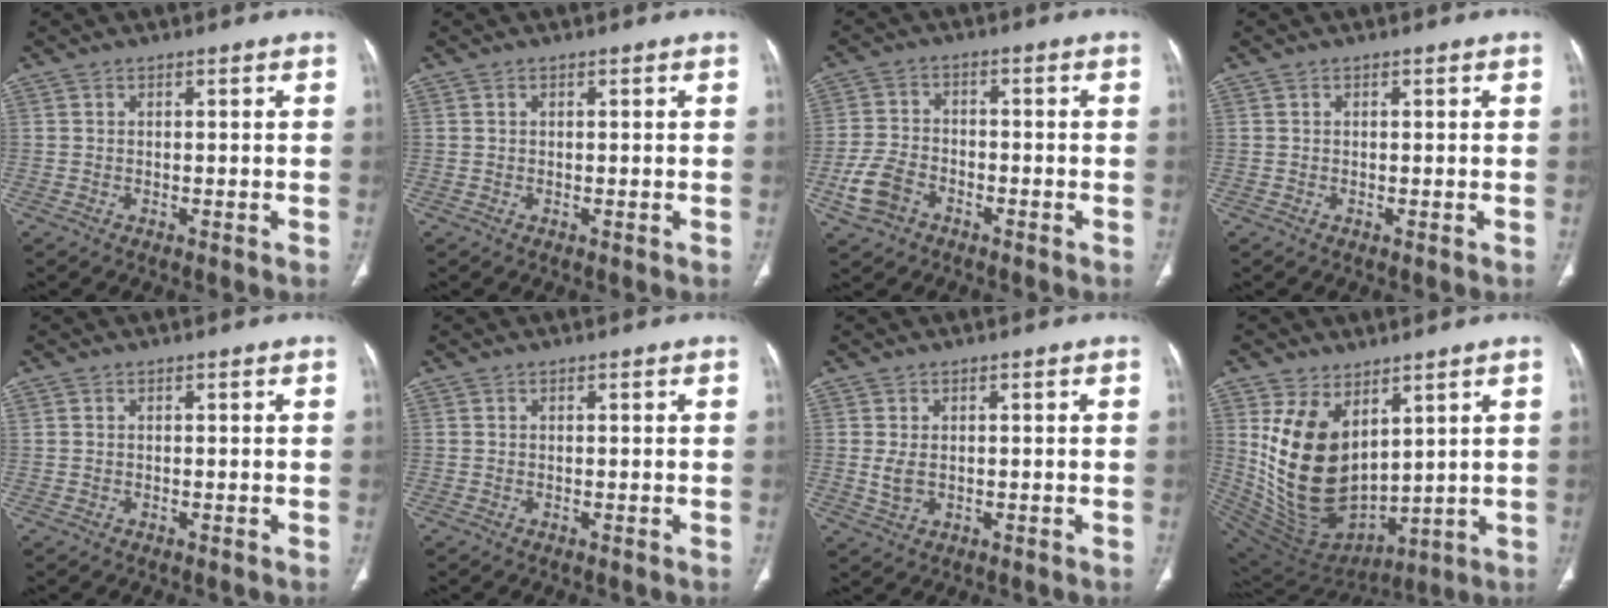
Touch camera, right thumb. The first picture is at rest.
{"total": 0.0}
{"total": 7.1, "force": [-3.4, 4.8, 3.9], "torque": [-0.082, 0.019, -0.063]}
{"total": 0.0}
{"total": 0.0}
{"total": 0.0}
{"total": 2.8, "force": [0.0, 1.9, 2.0], "torque": [-0.038, -0.004, 0.007]}
{"total": 18.2, "force": [5.2, 11.3, 13.3], "torque": [-0.211, -0.046, 0.132]}